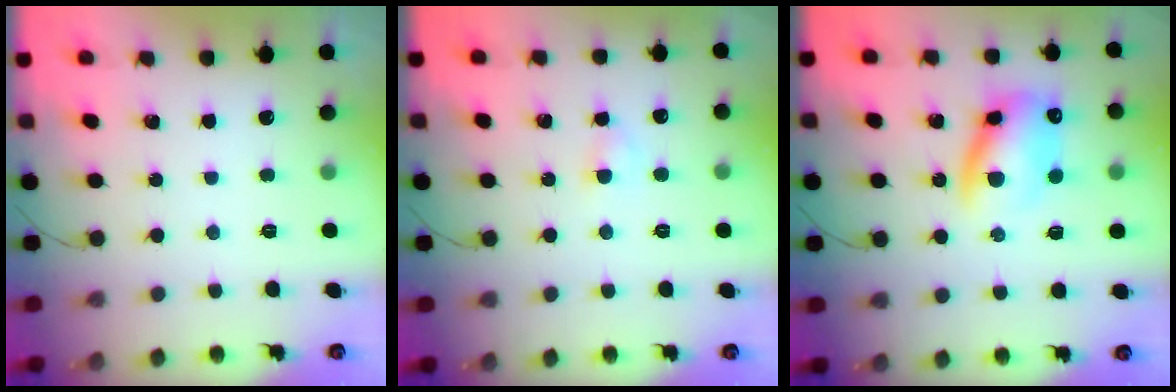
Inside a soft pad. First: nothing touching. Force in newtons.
{"total": 2.8, "press": 2.6, "slide": 1.1}
{"total": 12.3, "press": 11.9, "slide": 2.9}